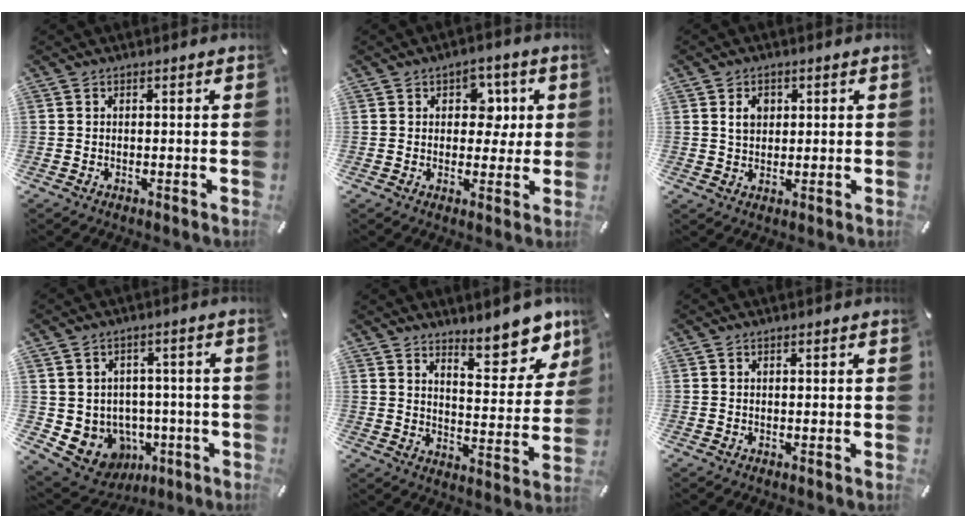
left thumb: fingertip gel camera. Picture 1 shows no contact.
{"total": 6.8, "force": [1.7, 5.3, 3.9], "torque": [-0.034, -0.004, 0.019]}
{"total": 4.0, "force": [1.2, 3.3, 1.9], "torque": [-0.029, 0.004, 0.015]}
{"total": 8.9, "force": [-1.6, 8.4, 2.4], "torque": [-0.052, -0.007, -0.018]}
{"total": 12.2, "force": [10.1, 4.2, 5.3], "torque": [-0.052, -0.087, 0.175]}
{"total": 0.0}